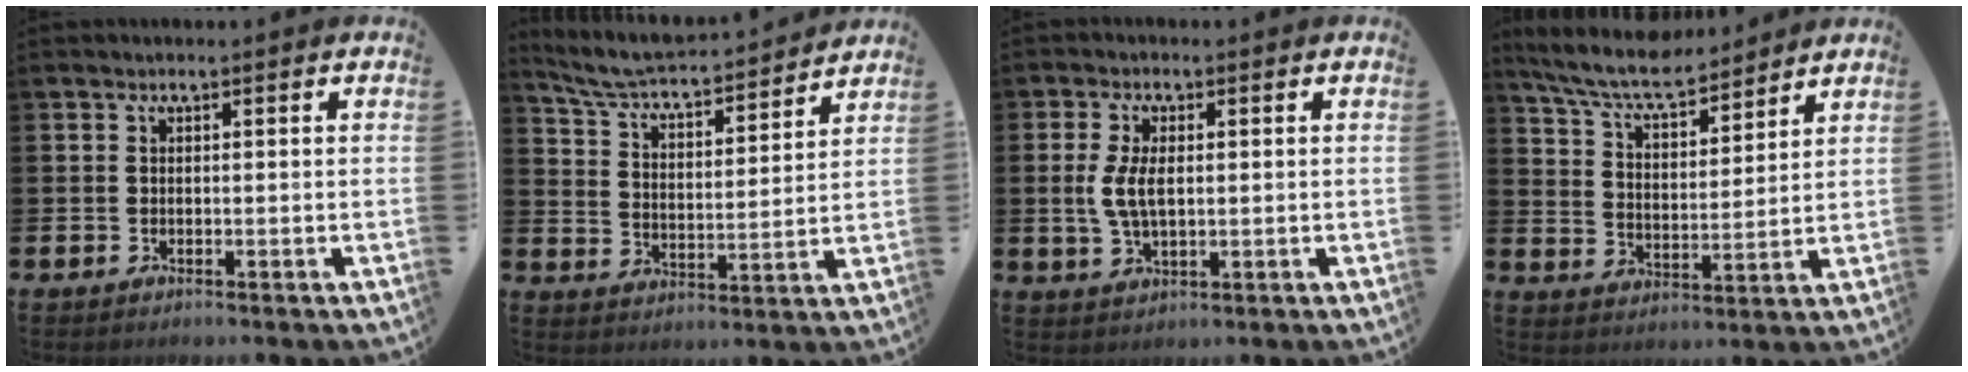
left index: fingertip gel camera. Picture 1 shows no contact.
{"total": 5.9, "force": [5.6, 0.6, 1.8], "torque": [-0.062, -0.050, 0.089]}
{"total": 4.8, "force": [0.8, 2.3, 4.1], "torque": [-0.084, 0.003, 0.008]}
{"total": 7.7, "force": [7.1, 1.3, 2.8], "torque": [-0.088, -0.037, 0.126]}